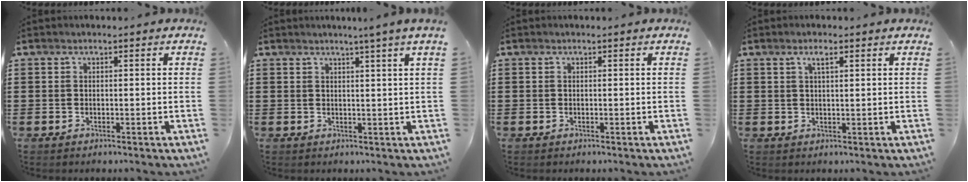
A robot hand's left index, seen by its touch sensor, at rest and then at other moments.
{"total": 2.4, "force": [1.6, -1.1, 1.3], "torque": [-0.025, -0.008, 0.028]}
{"total": 0.0}
{"total": 2.0, "force": [1.0, 0.4, 1.7], "torque": [-0.036, 0.003, 0.015]}